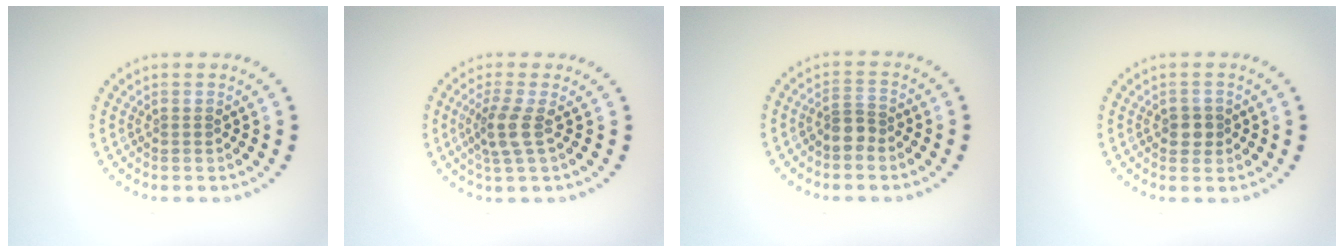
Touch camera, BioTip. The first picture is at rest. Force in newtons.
{"total": 2.5, "press": 2.0, "slide": 1.6}
{"total": 1.9, "press": 1.6, "slide": 1.0}
{"total": 1.6, "press": 1.5, "slide": 0.5}